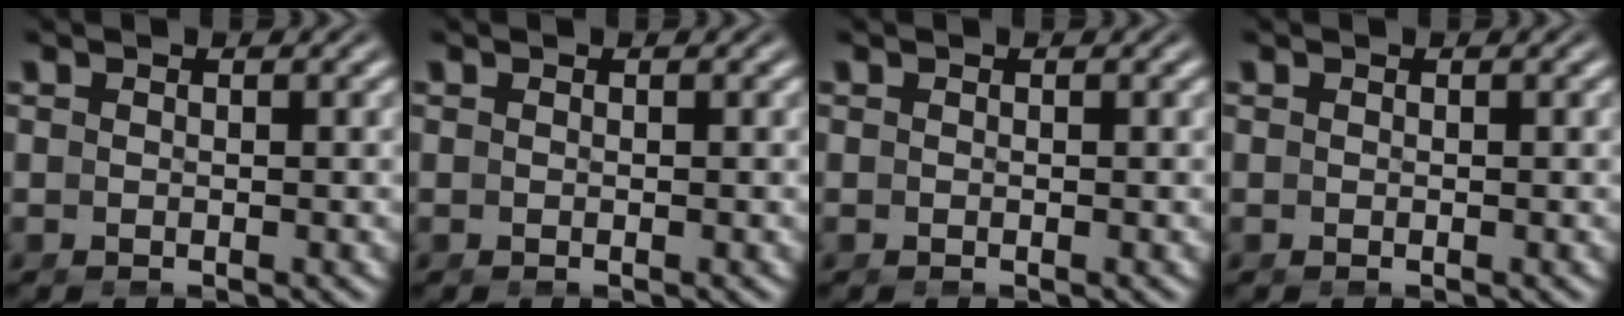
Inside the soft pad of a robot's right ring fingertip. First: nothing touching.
{"total": 0.0}
{"total": 0.0}
{"total": 0.0}